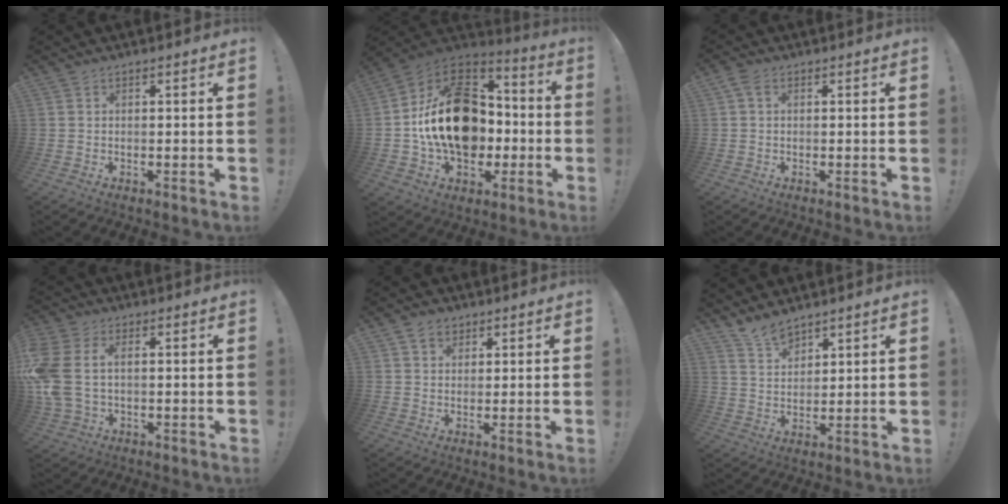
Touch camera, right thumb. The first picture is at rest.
{"total": 24.6, "force": [-0.3, 17.4, 17.4], "torque": [-0.286, 0.024, 0.008]}
{"total": 2.2, "force": [0.6, 1.4, 1.6], "torque": [-0.029, 0.003, 0.009]}
{"total": 10.8, "force": [0.8, 7.1, 8.0], "torque": [-0.183, -0.005, 0.017]}
{"total": 4.1, "force": [2.5, 3.0, 1.3], "torque": [-0.016, -0.007, 0.045]}
{"total": 6.9, "force": [6.1, 2.5, 2.2], "torque": [-0.041, -0.040, 0.114]}